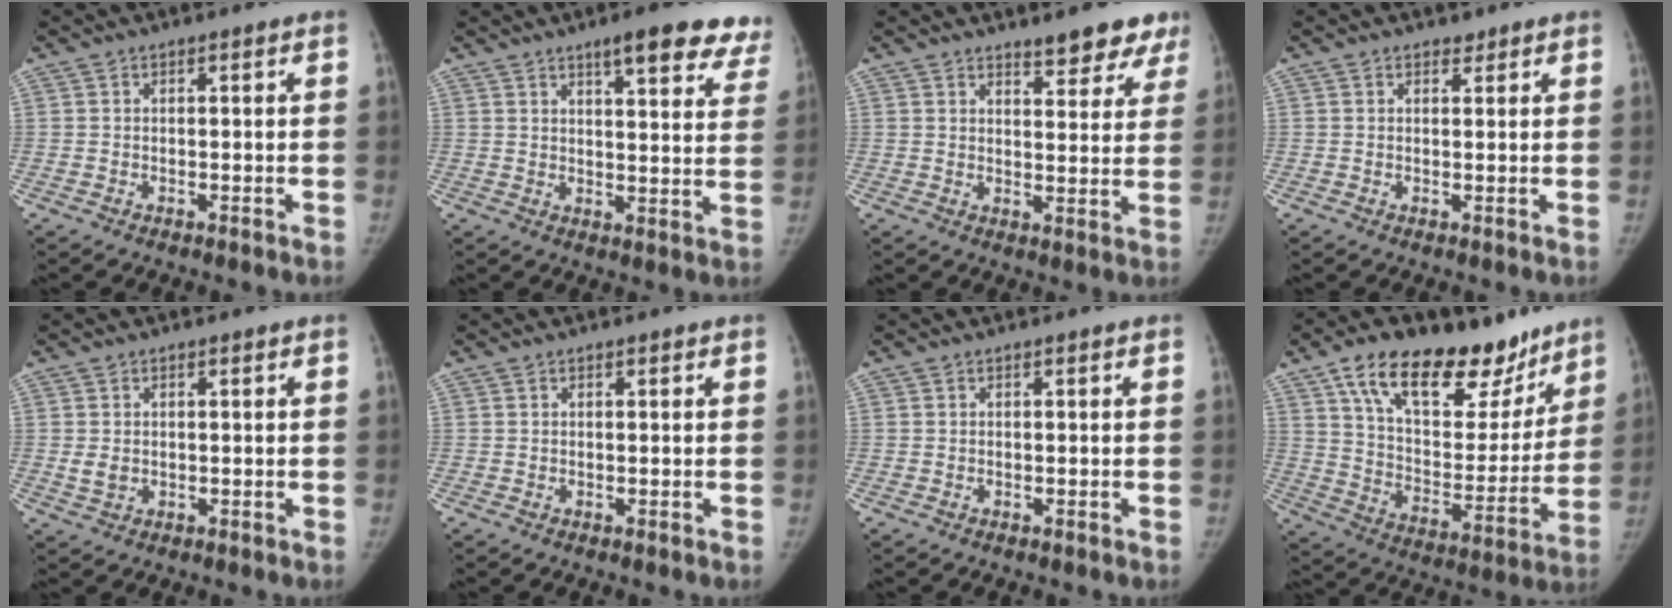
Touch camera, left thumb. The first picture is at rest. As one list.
[{"total": 15.0, "force": [10.9, 4.1, 9.4], "torque": [-0.076, -0.042, 0.124]}, {"total": 8.1, "force": [6.3, 2.9, 4.1], "torque": [-0.014, -0.038, 0.076]}, {"total": 1.1, "force": [0.8, 0.6, 0.0], "torque": [0.011, -0.007, 0.009]}, {"total": 2.1, "force": [0.0, 1.8, 1.2], "torque": [-0.014, -0.003, 0.006]}, {"total": 0.0}, {"total": 0.0}, {"total": 26.5, "force": [17.0, 13.2, 15.4], "torque": [-0.191, -0.045, 0.272]}]